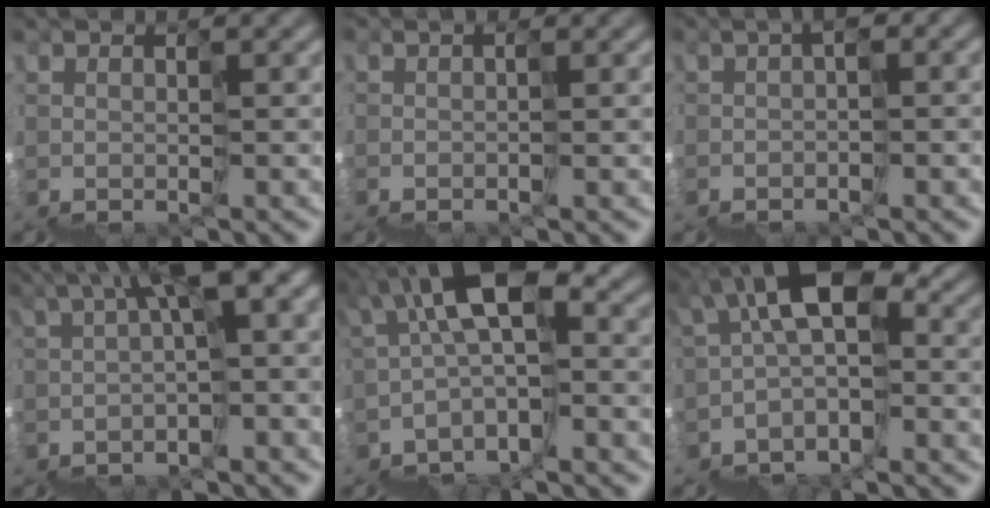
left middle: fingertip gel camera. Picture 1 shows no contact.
{"total": 0.9, "force": [-0.8, 0.5, 0.3], "torque": [-0.002, 0.002, -0.017]}
{"total": 1.9, "force": [-1.7, -0.4, 0.6], "torque": [-0.014, -0.004, -0.036]}
{"total": 8.5, "force": [1.3, 2.0, 8.2], "torque": [-0.116, 0.024, 0.039]}
{"total": 5.5, "force": [0.5, 2.1, 5.0], "torque": [-0.093, 0.037, -0.004]}
{"total": 4.7, "force": [-0.2, 2.6, 3.9], "torque": [-0.069, 0.028, -0.018]}